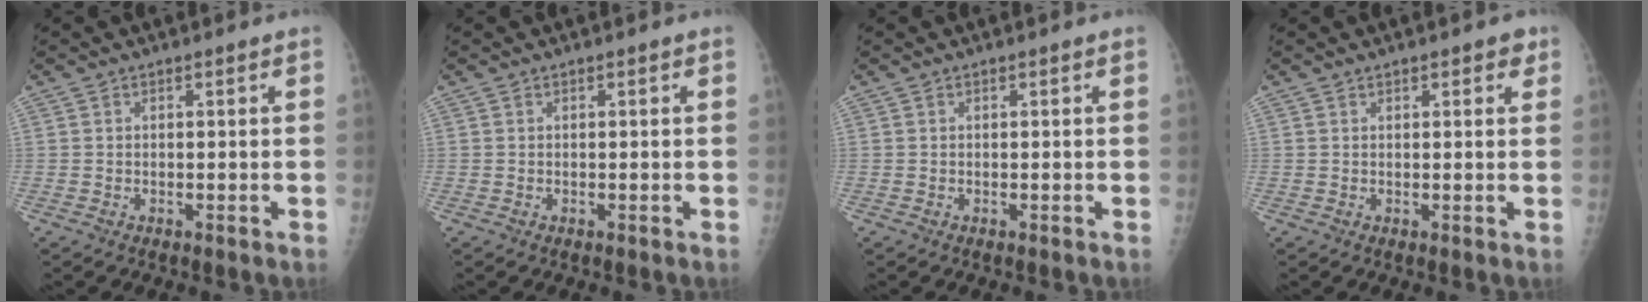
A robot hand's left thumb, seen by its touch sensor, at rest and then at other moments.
{"total": 0.0}
{"total": 0.0}
{"total": 2.3, "force": [1.4, 1.0, 1.5], "torque": [-0.008, -0.003, 0.015]}